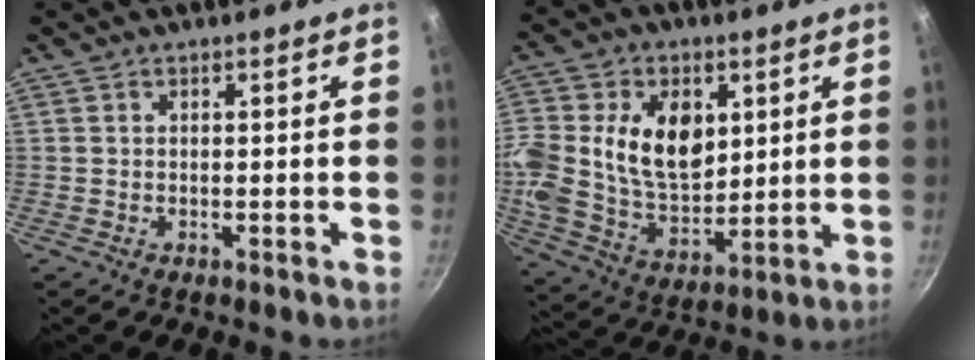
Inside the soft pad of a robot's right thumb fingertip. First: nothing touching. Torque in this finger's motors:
{"motor_torque": [2.46, 2.54, 0.64, -0.30, 0.19]}